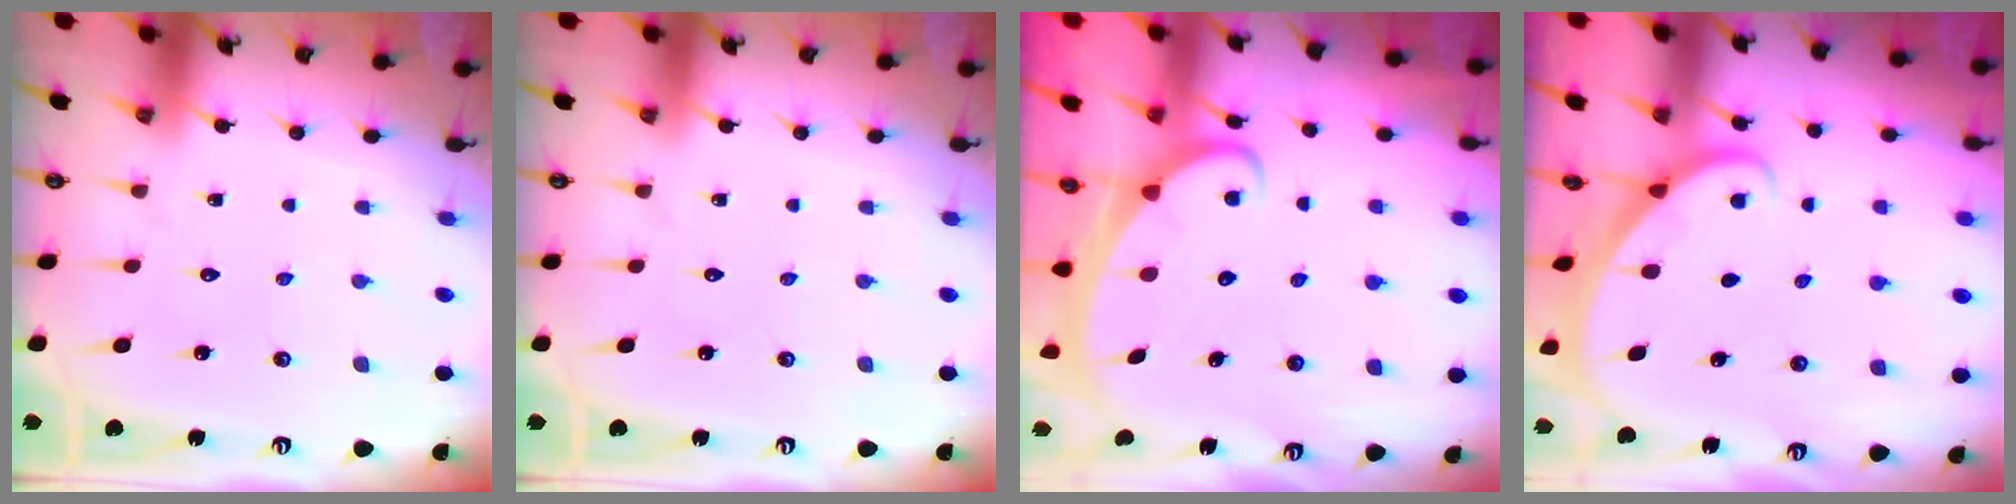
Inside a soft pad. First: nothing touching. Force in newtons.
{"total": 0.0}
{"total": 2.7, "press": 2.7, "slide": 0.4}
{"total": 2.1, "press": 2.1, "slide": 0.1}